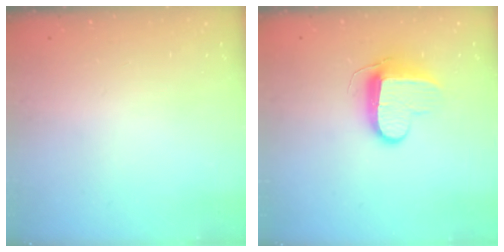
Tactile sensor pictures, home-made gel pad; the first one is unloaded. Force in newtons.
{"total": 9.7, "press": 9.7, "slide": 0.9}